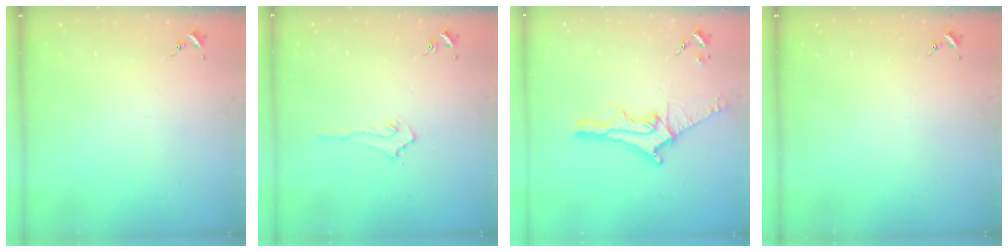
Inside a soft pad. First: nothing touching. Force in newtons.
{"total": 4.1, "press": 4.0, "slide": 0.6}
{"total": 13.3, "press": 13.3, "slide": 1.1}
{"total": 0.0}